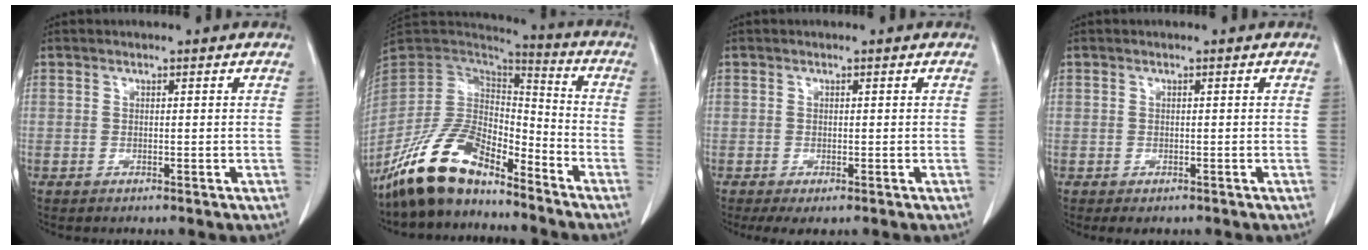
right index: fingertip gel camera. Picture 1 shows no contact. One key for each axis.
{"total": 15.2, "fx": -12.1, "fy": 5.3, "fz": 7.6, "tx": -0.149, "ty": 0.016, "tz": -0.231}
{"total": 2.1, "fx": -1.0, "fy": 1.1, "fz": 1.4, "tx": -0.024, "ty": -0.004, "tz": -0.009}
{"total": 1.6, "fx": -1.0, "fy": 1.2, "fz": 0.6, "tx": -0.007, "ty": 0.001, "tz": -0.007}